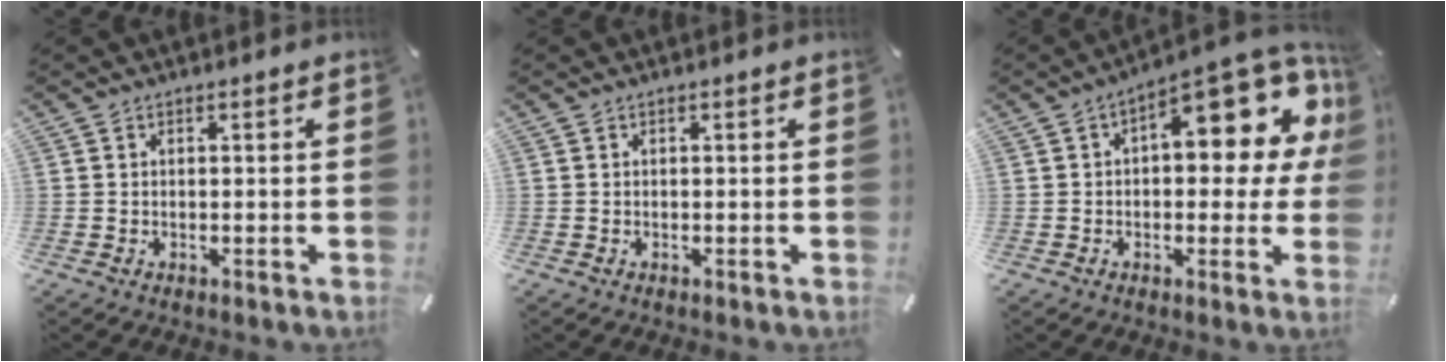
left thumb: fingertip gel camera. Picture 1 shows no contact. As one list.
[{"total": 0.0}, {"total": 16.2, "force": [6.4, 7.5, 12.8], "torque": [-0.151, -0.057, 0.102]}]